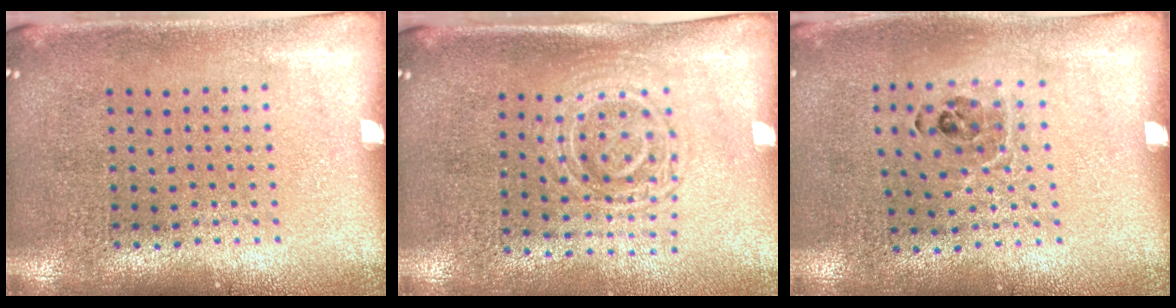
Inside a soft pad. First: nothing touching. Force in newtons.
{"total": 1.6, "press": 1.4, "slide": 0.7}
{"total": 0.9, "press": 0.8, "slide": 0.3}